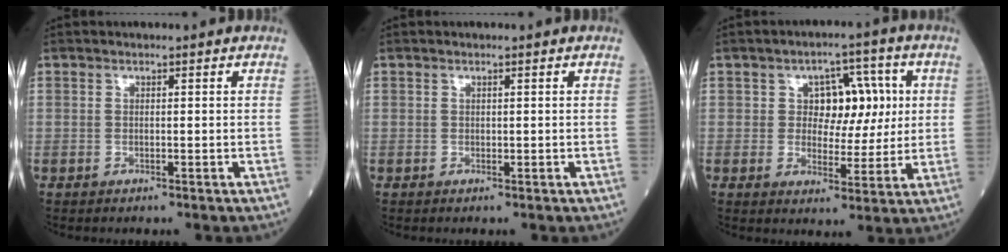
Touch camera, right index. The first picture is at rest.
{"total": 0.0}
{"total": 7.9, "force": [1.6, 4.9, 6.1], "torque": [-0.075, 0.019, 0.026]}